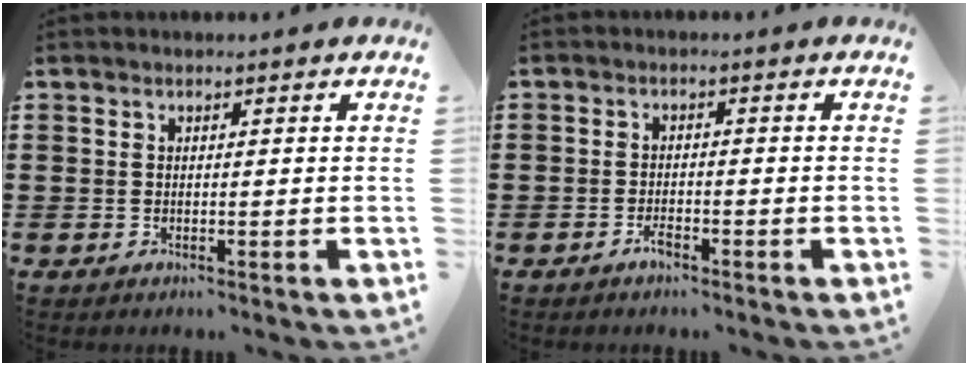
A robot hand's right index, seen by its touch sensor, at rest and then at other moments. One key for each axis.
{"total": 1.8, "fx": -1.4, "fy": 0.7, "fz": 1.0, "tx": -0.021, "ty": 0.000, "tz": -0.026}